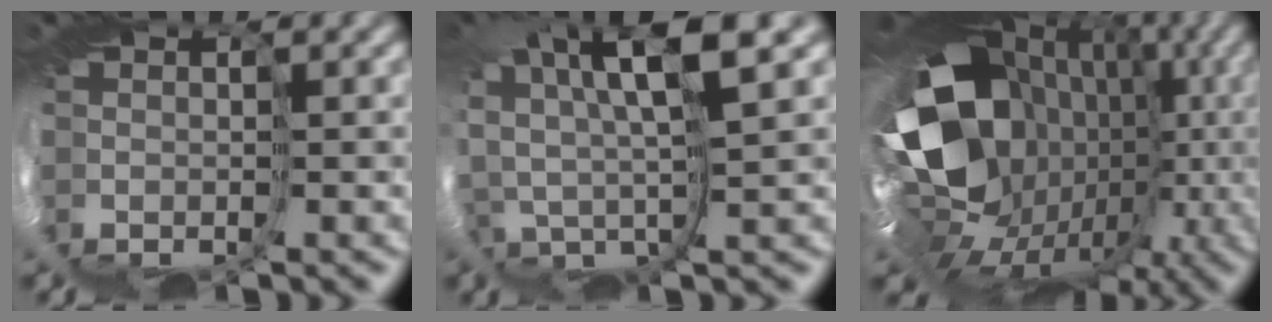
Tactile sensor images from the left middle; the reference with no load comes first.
{"total": 6.5, "force": [5.0, -0.6, 4.0], "torque": [-0.075, 0.024, 0.074]}
{"total": 15.6, "force": [0.3, 12.6, 9.2], "torque": [-0.147, -0.009, -0.006]}